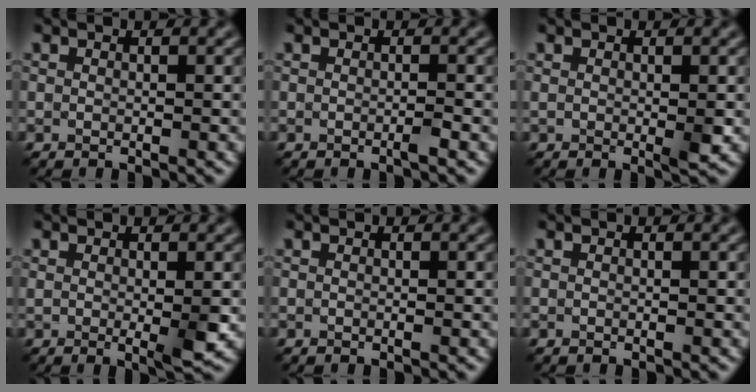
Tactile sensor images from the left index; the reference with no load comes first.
{"total": 0.8, "force": [-0.3, 0.0, 0.7], "torque": [-0.010, -0.005, -0.007]}
{"total": 1.1, "force": [0.0, -0.1, 1.1], "torque": [-0.019, -0.003, 0.000]}
{"total": 2.3, "force": [0.0, 0.2, 2.3], "torque": [-0.034, -0.010, 0.004]}
{"total": 0.0}
{"total": 0.0}